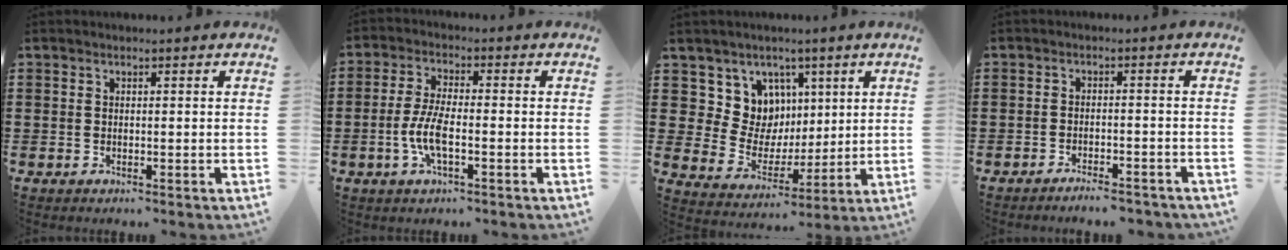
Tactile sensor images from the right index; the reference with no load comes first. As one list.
[{"total": 5.8, "force": [-1.6, 1.8, 5.3], "torque": [-0.125, -0.007, -0.038]}, {"total": 8.6, "force": [3.0, 8.0, 1.3], "torque": [-0.060, -0.028, 0.060]}, {"total": 2.6, "force": [-2.5, 0.1, 0.6], "torque": [-0.013, 0.002, -0.051]}]